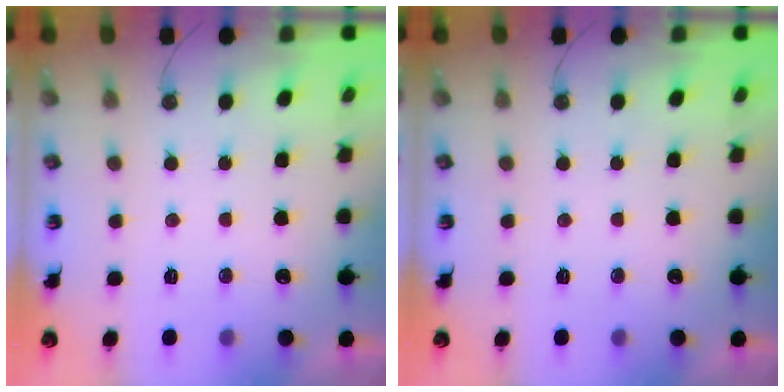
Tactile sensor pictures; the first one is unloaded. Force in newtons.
{"total": 0.0}